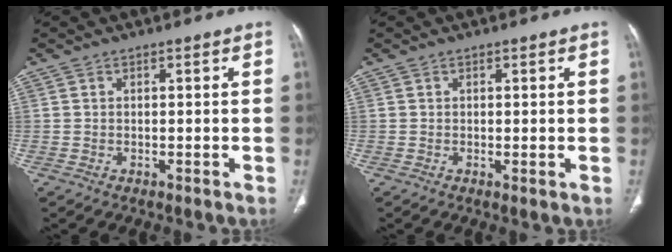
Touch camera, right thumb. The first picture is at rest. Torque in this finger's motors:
{"motor_torque": [-0.27, 0.09, 0.08, 0.38, -0.03]}